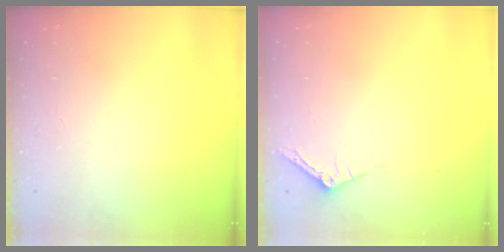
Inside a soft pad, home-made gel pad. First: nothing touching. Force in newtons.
{"total": 2.5, "press": 2.5, "slide": 0.2}